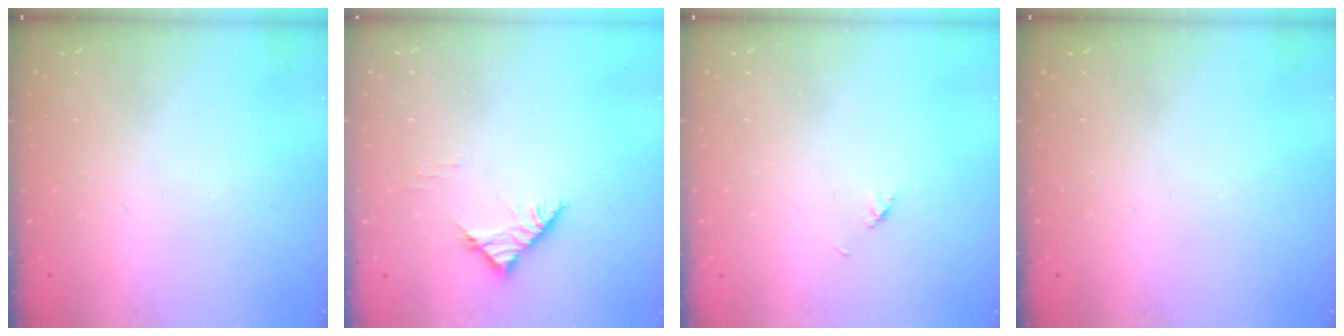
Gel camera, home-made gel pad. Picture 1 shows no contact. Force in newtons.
{"total": 5.3, "press": 5.3, "slide": 0.2}
{"total": 2.1, "press": 2.1, "slide": 0.3}
{"total": 0.0}